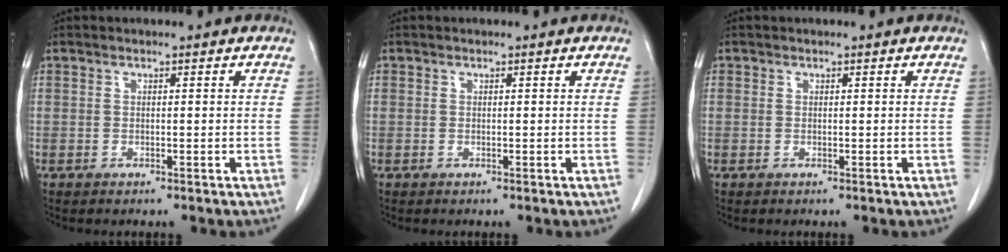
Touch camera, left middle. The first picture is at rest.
{"total": 0.0}
{"total": 0.0}